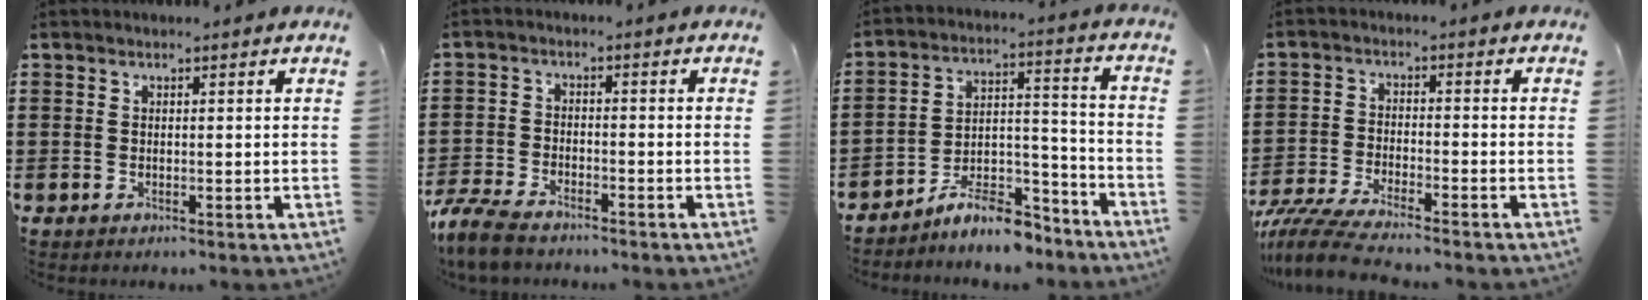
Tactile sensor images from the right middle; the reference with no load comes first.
{"total": 5.4, "force": [-4.8, 1.2, 2.0], "torque": [-0.055, 0.001, -0.099]}
{"total": 8.5, "force": [-7.8, 1.9, 3.0], "torque": [-0.041, 0.024, -0.144]}
{"total": 5.8, "force": [-5.4, 0.2, 2.1], "torque": [-0.058, -0.013, -0.110]}